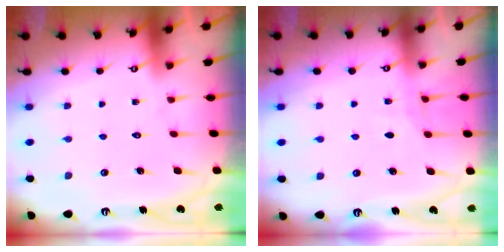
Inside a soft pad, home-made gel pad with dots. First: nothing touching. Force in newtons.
{"total": 4.6, "press": 4.5, "slide": 0.6}